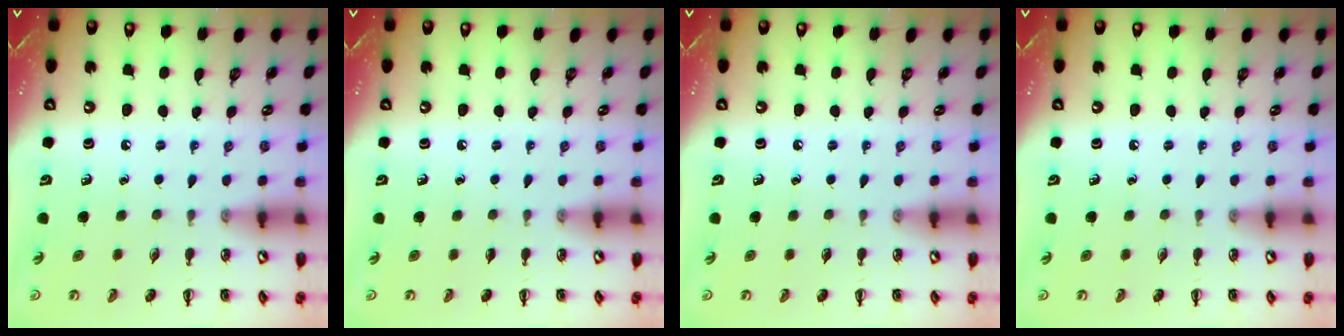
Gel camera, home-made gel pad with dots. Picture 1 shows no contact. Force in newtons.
{"total": 0.0}
{"total": 0.0}
{"total": 0.0}